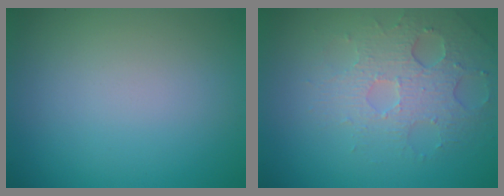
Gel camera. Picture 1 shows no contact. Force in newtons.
{"total": 3.6, "press": 3.3, "slide": 1.5}